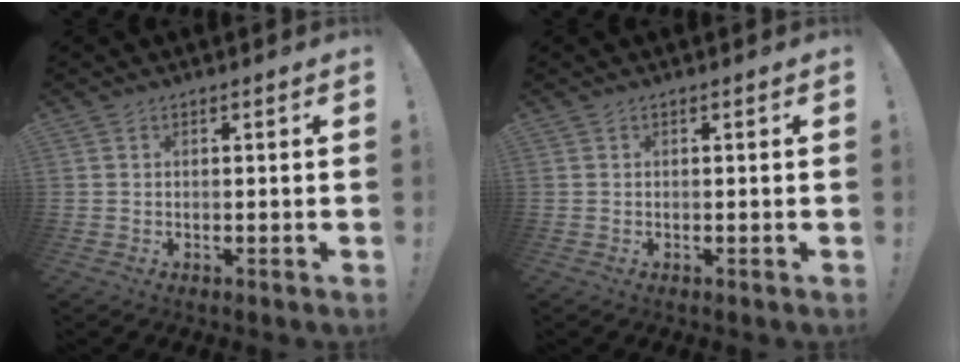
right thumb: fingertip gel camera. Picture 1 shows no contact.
{"total": 0.0}